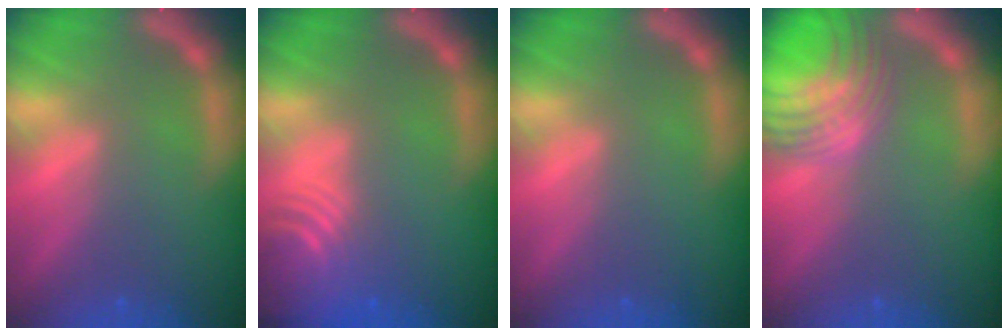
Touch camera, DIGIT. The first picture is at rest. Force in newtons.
{"total": 7.5}
{"total": 0.0}
{"total": 9.5}